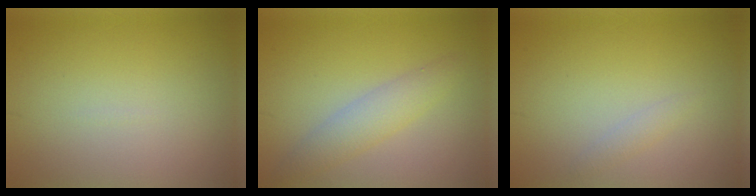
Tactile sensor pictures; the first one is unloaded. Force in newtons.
{"total": 2.9, "press": 2.9, "slide": 0.1}
{"total": 1.0, "press": 0.9, "slide": 0.1}